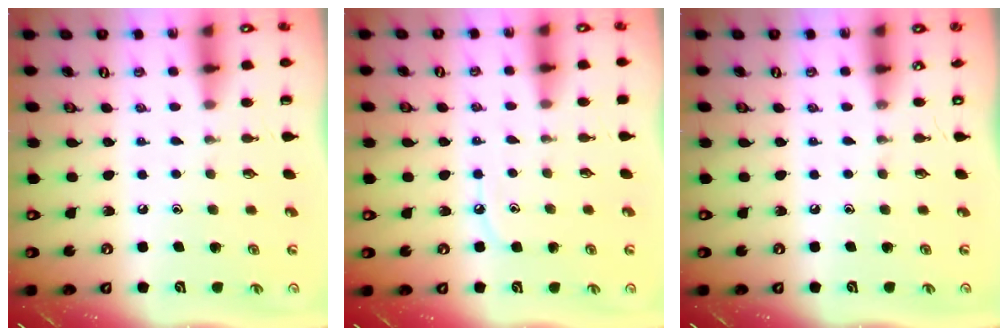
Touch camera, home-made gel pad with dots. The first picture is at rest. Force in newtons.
{"total": 5.8, "press": 5.8, "slide": 0.3}
{"total": 0.0}